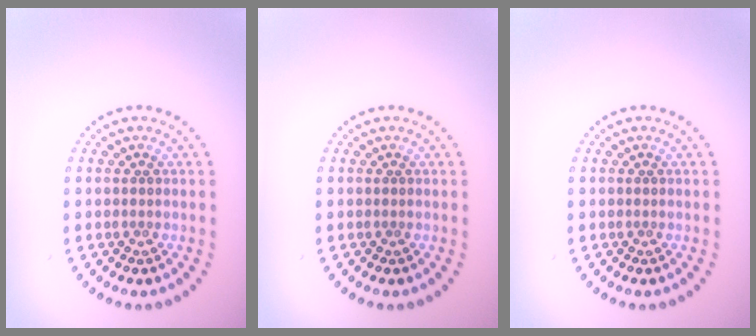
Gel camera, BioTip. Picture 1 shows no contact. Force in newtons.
{"total": 0.0}
{"total": 0.0}